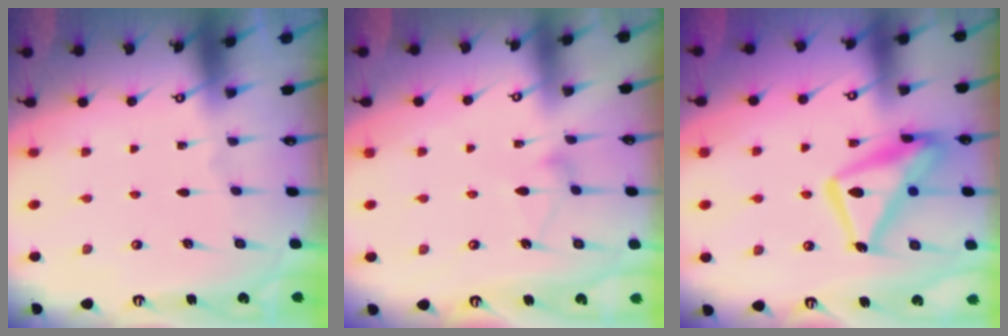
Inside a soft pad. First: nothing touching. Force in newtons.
{"total": 7.4, "press": 7.4, "slide": 0.5}
{"total": 16.2, "press": 16.1, "slide": 1.3}